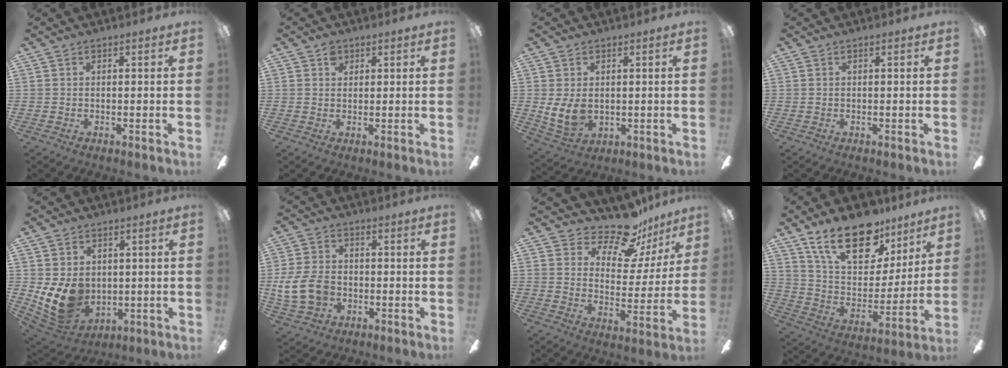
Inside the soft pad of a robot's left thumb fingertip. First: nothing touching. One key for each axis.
{"total": 2.4, "fx": 1.4, "fy": 1.7, "fz": 0.9, "tx": -0.012, "ty": 0.000, "tz": 0.024}
{"total": 7.8, "fx": 0.4, "fy": 5.7, "fz": 5.3, "tx": -0.124, "ty": -0.005, "tz": 0.008}
{"total": 0.0}
{"total": 12.4, "fx": 0.1, "fy": 9.9, "fz": 7.4, "tx": -0.158, "ty": -0.015, "tz": 0.004}
{"total": 12.0, "fx": -2.1, "fy": 9.0, "fz": 7.7, "tx": -0.175, "ty": 0.021, "tz": -0.033}
{"total": 14.4, "fx": 12.0, "fy": 5.7, "fz": 5.8, "tx": -0.091, "ty": -0.092, "tz": 0.206}
{"total": 21.8, "fx": 14.5, "fy": 10.7, "fz": 12.3, "tx": -0.210, "ty": -0.077, "tz": 0.261}